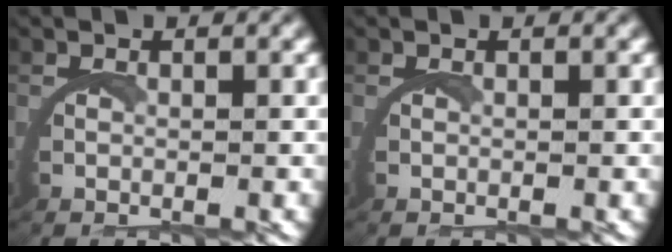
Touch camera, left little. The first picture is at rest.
{"total": 0.0}